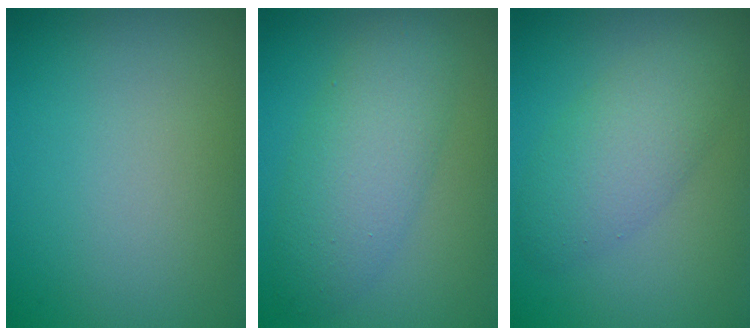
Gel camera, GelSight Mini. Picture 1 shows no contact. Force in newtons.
{"total": 5.3, "press": 5.3, "slide": 0.0}
{"total": 4.4, "press": 4.4, "slide": 0.2}